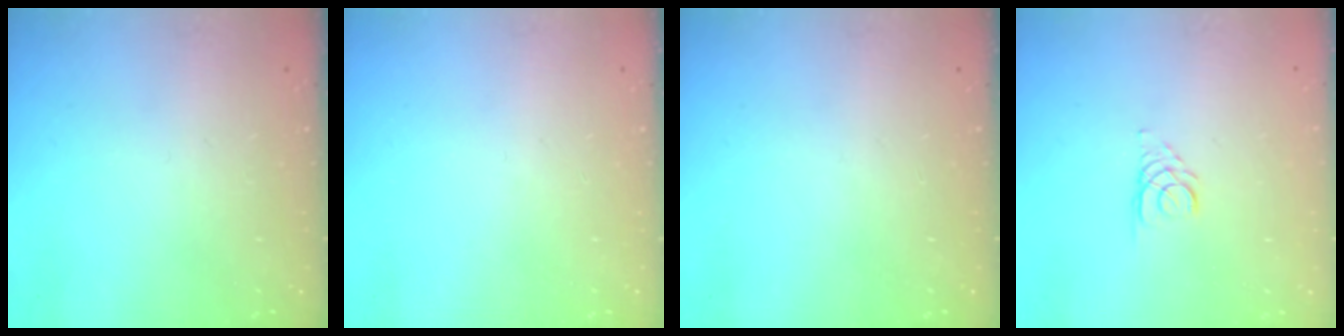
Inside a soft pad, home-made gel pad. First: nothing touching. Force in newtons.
{"total": 0.0}
{"total": 0.0}
{"total": 2.6, "press": 2.6, "slide": 0.2}